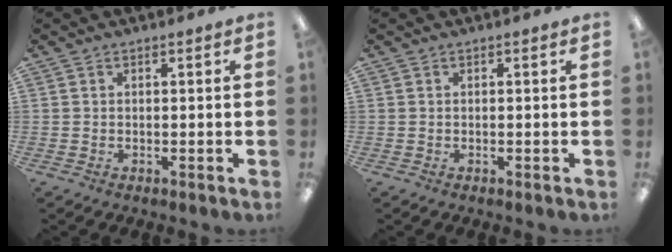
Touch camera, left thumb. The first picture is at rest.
{"total": 0.0}